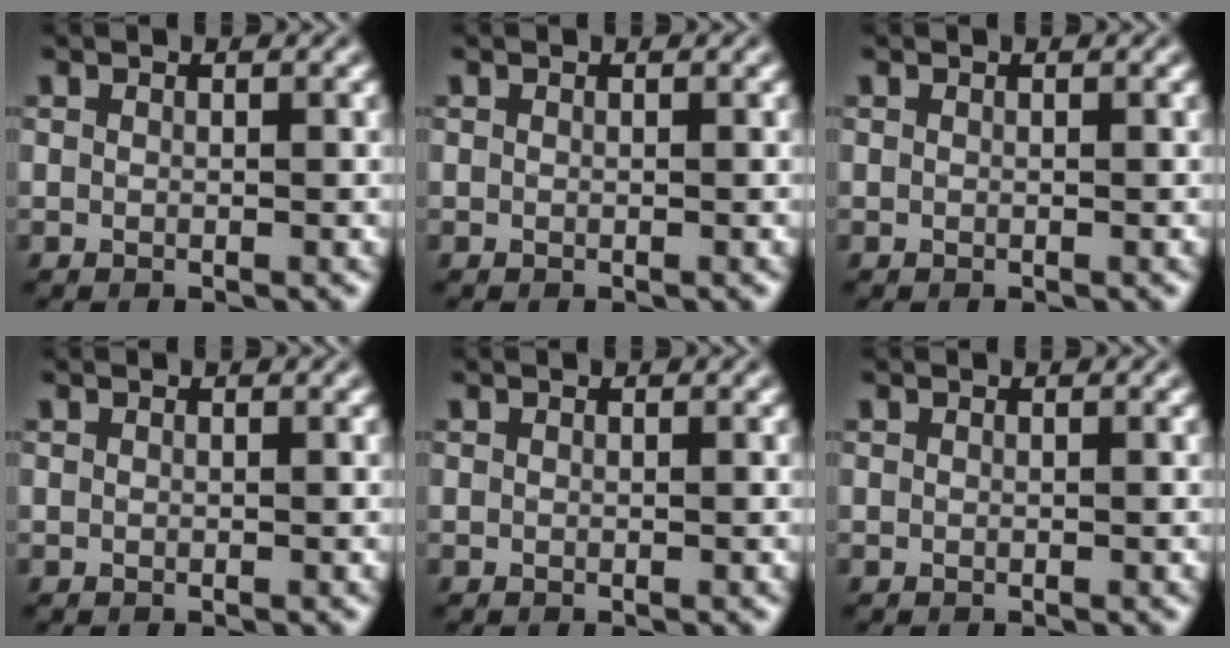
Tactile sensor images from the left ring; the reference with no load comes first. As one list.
[{"total": 0.0}, {"total": 0.0}, {"total": 0.0}, {"total": 0.0}, {"total": 0.0}]